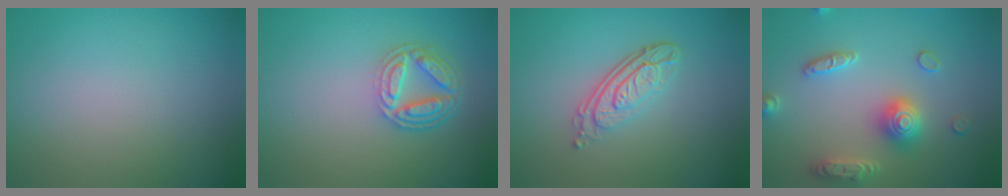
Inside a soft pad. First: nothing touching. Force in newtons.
{"total": 4.7, "press": 3.6, "slide": 2.9}
{"total": 4.4, "press": 3.2, "slide": 3.1}
{"total": 4.1, "press": 4.0, "slide": 0.8}